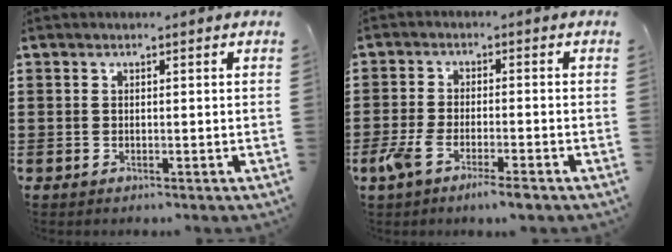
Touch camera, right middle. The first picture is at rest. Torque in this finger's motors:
{"motor_torque": [1.44, -0.69, 0.41, 0.09]}